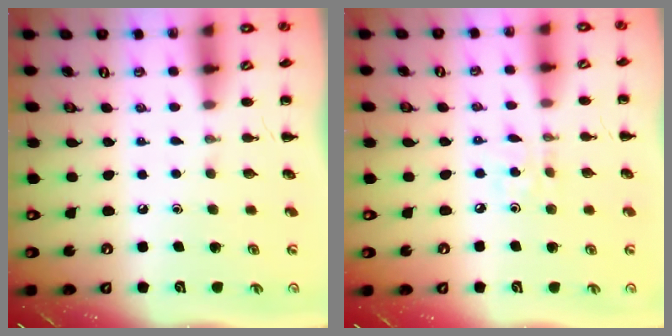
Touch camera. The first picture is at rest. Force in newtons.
{"total": 2.6, "press": 2.5, "slide": 0.8}